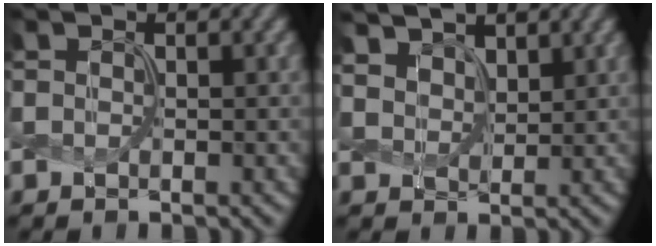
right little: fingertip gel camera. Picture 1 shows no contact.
{"total": 4.9, "force": [3.8, 2.4, 1.9], "torque": [-0.070, 0.000, 0.070]}